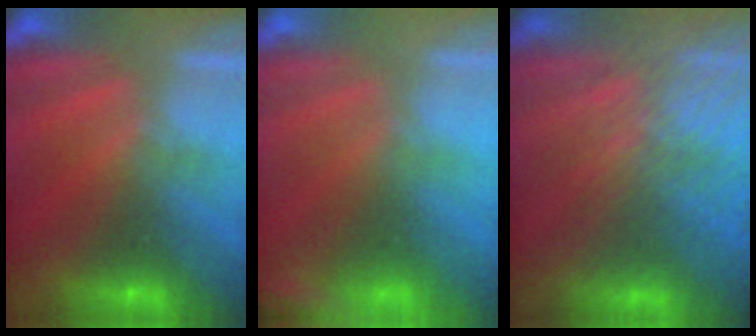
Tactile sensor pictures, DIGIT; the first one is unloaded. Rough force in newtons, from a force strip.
{"total": 2.3}
{"total": 6.7}